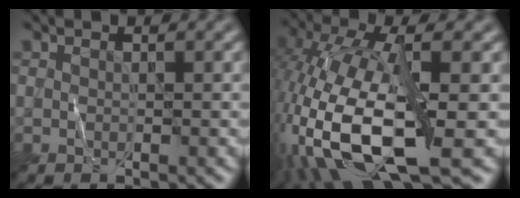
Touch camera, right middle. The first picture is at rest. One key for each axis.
{"total": 13.4, "fx": -4.1, "fy": 5.1, "fz": 11.7, "tx": -0.261, "ty": -0.007, "tz": -0.081}